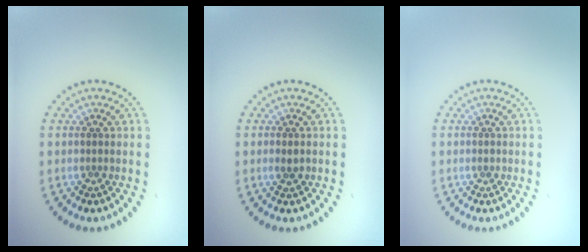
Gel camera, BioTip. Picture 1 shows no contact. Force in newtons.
{"total": 1.0, "press": 1.0, "slide": 0.1}
{"total": 0.6, "press": 0.6, "slide": 0.1}